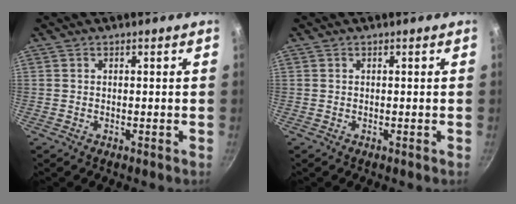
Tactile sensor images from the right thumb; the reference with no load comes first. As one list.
[{"total": 0.0}]